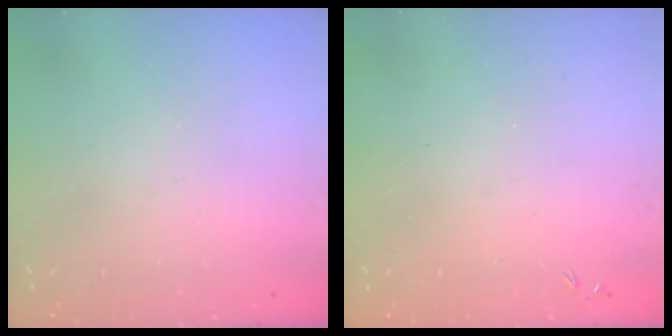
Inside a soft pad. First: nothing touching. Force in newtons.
{"total": 0.0}